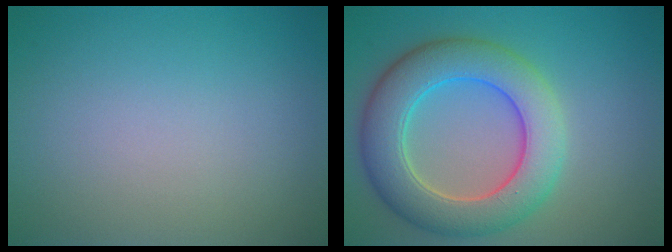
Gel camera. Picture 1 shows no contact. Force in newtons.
{"total": 7.9, "press": 7.9, "slide": 0.4}